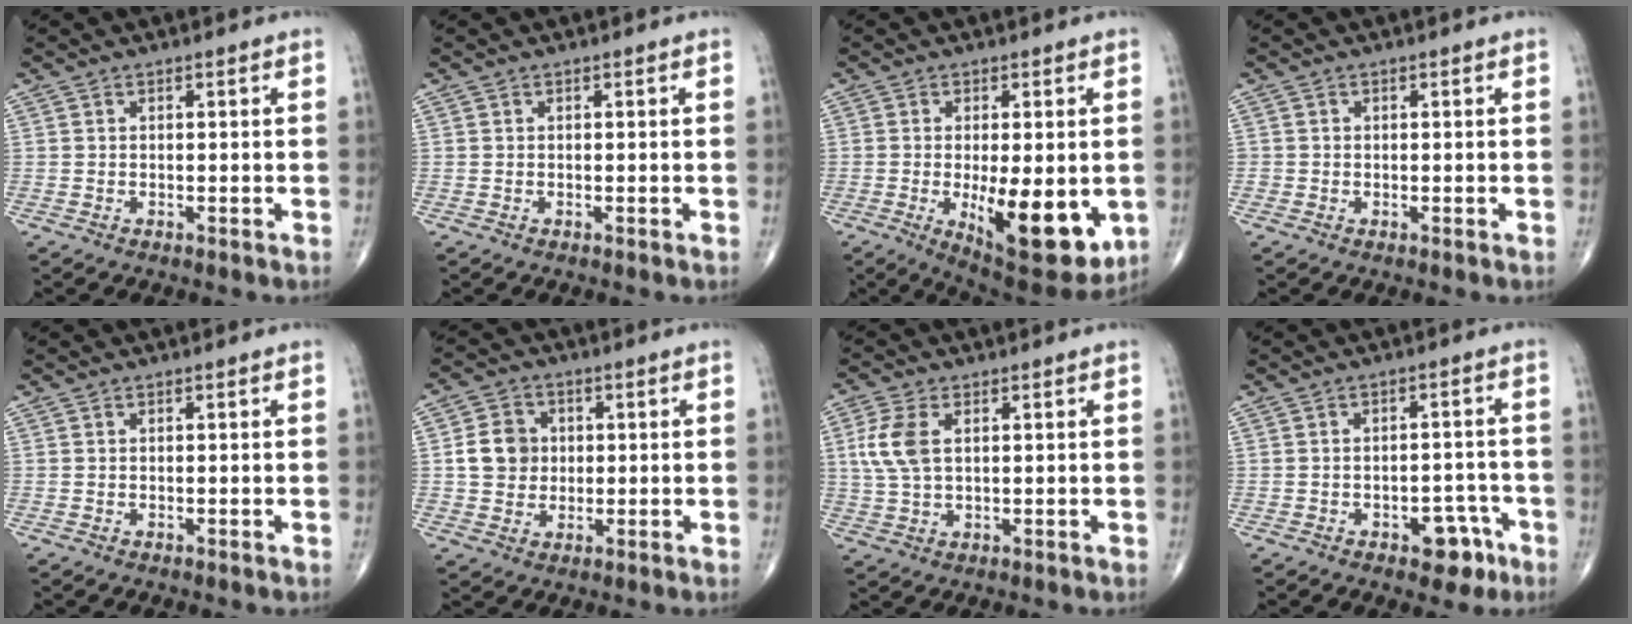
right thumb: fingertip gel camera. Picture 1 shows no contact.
{"total": 0.0}
{"total": 15.6, "force": [-3.1, 5.8, 14.1], "torque": [-0.189, -0.030, -0.028]}
{"total": 0.6, "force": [-0.2, 0.6, 0.0], "torque": [0.003, 0.005, -0.005]}
{"total": 0.0}
{"total": 7.2, "force": [0.6, 6.3, 3.3], "torque": [-0.034, 0.002, 0.006]}
{"total": 6.8, "force": [1.6, 3.8, 5.4], "torque": [-0.129, 0.003, 0.034]}
{"total": 6.1, "force": [-3.4, 3.5, 3.7], "torque": [-0.021, 0.030, -0.040]}